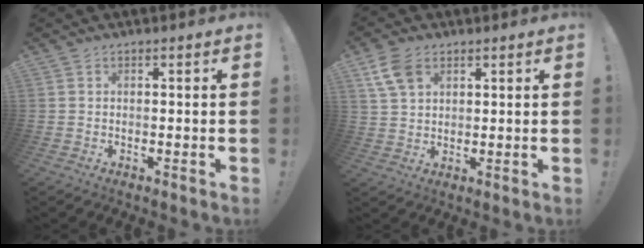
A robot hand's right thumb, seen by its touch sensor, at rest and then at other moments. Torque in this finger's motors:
{"motor_torque": [-0.12, 0.12, 0.17, -0.11, 0.08]}